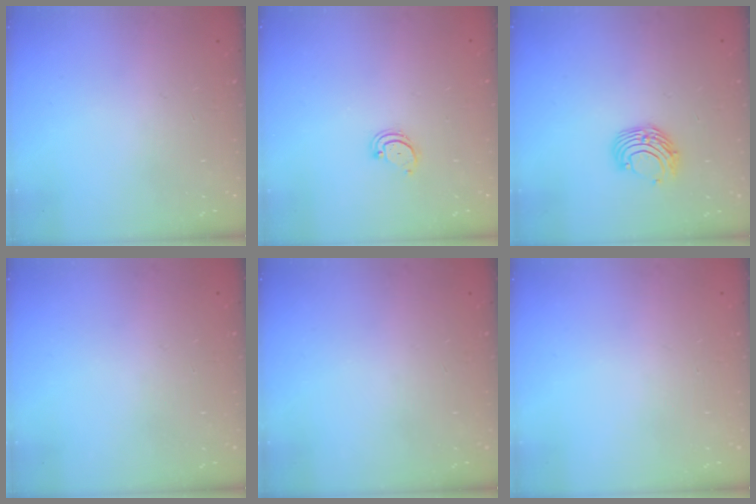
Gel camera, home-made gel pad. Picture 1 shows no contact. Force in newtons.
{"total": 2.2, "press": 2.2, "slide": 0.3}
{"total": 8.8, "press": 8.8, "slide": 0.9}
{"total": 0.0}
{"total": 0.0}
{"total": 0.0}